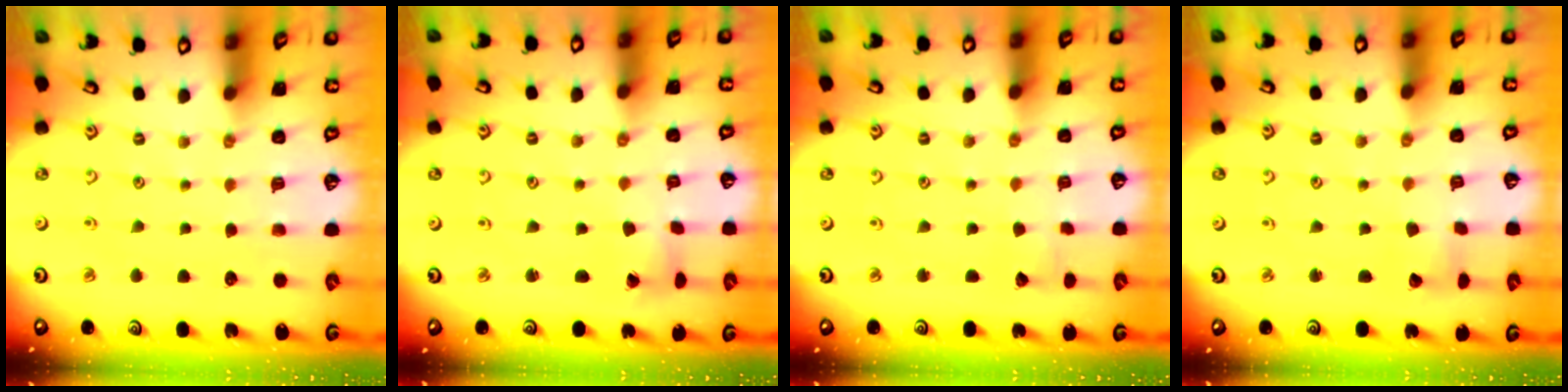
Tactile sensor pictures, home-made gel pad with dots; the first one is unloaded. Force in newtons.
{"total": 1.9, "press": 1.9, "slide": 0.2}
{"total": 2.7, "press": 2.6, "slide": 0.3}
{"total": 2.6, "press": 2.6, "slide": 0.3}